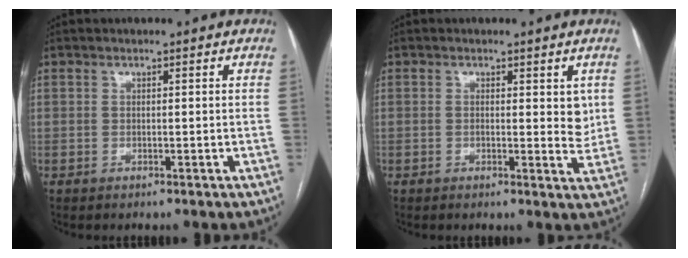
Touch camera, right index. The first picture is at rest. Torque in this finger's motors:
{"motor_torque": [0.09, 0.13, 0.20, 0.00]}